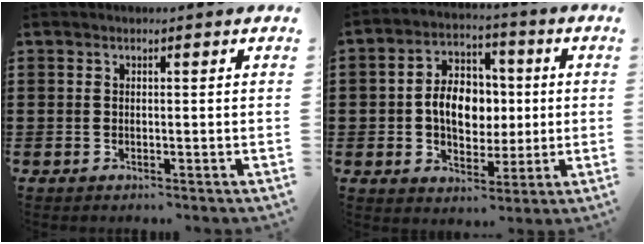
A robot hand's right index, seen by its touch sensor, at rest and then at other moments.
{"total": 7.9, "force": [0.0, 5.8, 5.4], "torque": [-0.106, 0.013, -0.006]}